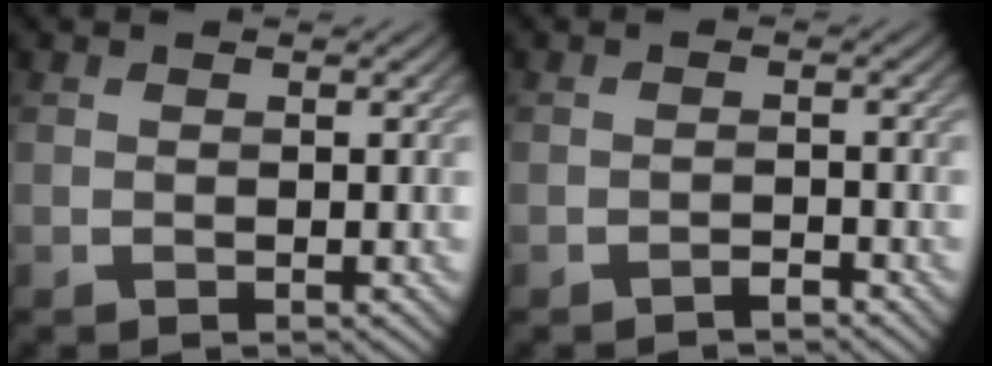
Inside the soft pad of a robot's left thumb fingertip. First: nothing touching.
{"total": 1.1, "force": [-1.0, 0.2, 0.5], "torque": [-0.007, 0.002, -0.019]}